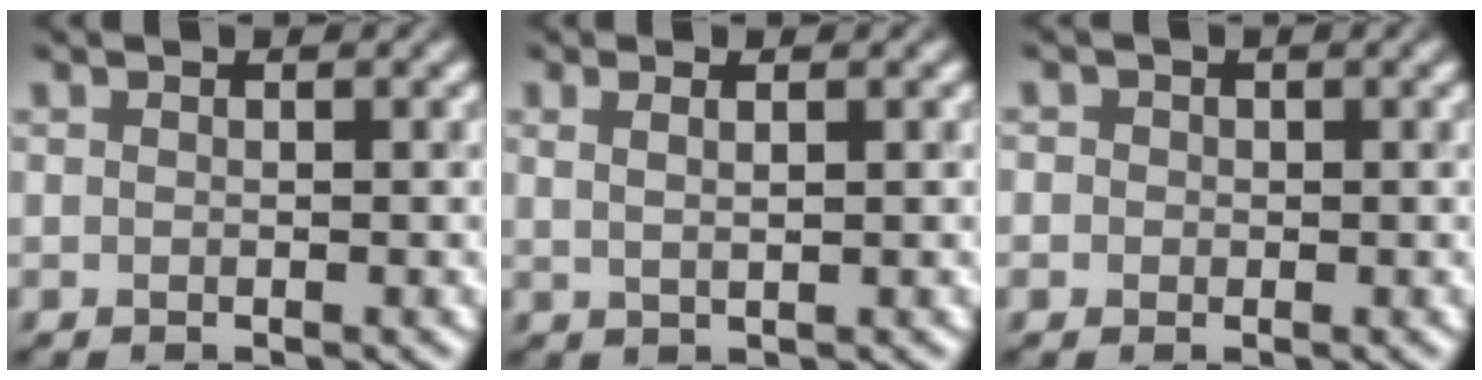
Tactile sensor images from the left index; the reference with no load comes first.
{"total": 2.2, "force": [1.0, 0.9, 1.7], "torque": [-0.014, -0.001, 0.003]}
{"total": 1.5, "force": [0.4, 1.4, 0.5], "torque": [0.004, 0.007, -0.007]}